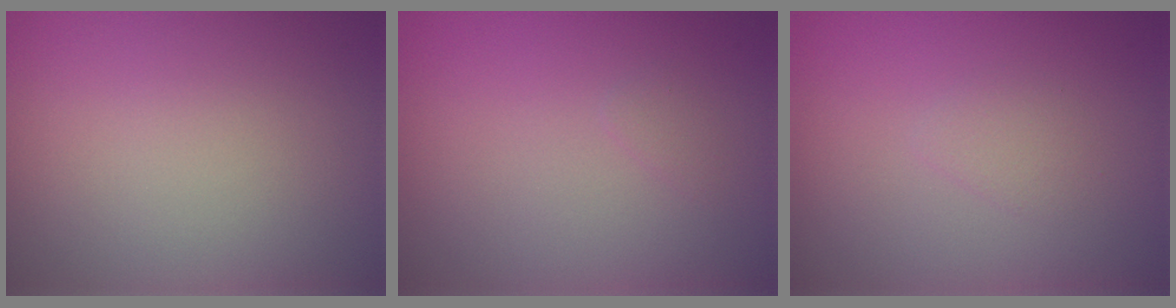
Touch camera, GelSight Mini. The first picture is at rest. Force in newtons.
{"total": 0.5, "press": 0.5, "slide": 0.0}
{"total": 0.9, "press": 0.9, "slide": 0.1}